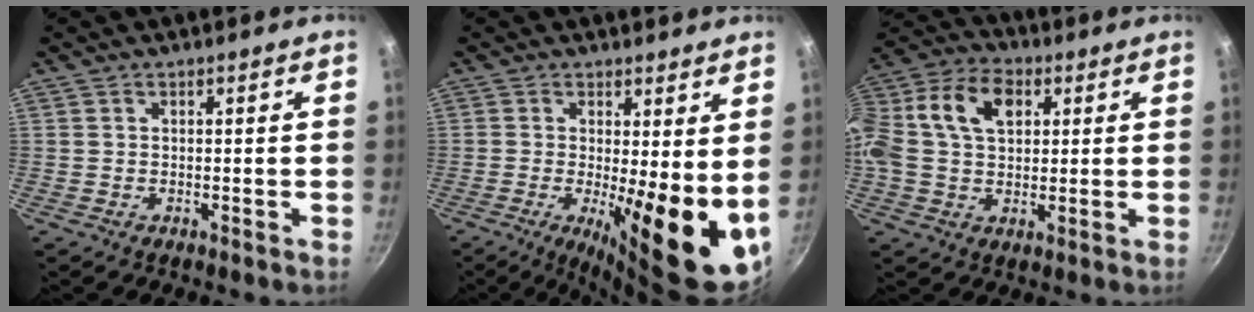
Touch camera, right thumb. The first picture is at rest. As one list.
[{"total": 15.3, "force": [-0.7, 4.5, 14.7], "torque": [-0.176, -0.028, -0.003]}, {"total": 17.2, "force": [3.9, 11.7, 12.0], "torque": [-0.234, 0.031, 0.053]}]